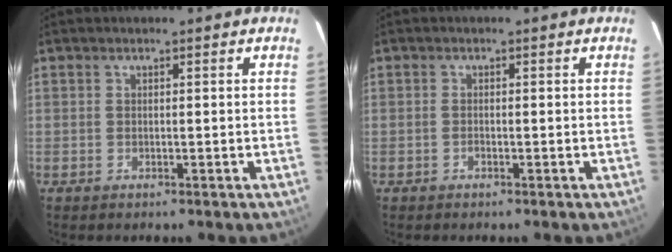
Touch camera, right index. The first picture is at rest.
{"total": 0.6, "force": [-0.4, 0.3, 0.3], "torque": [-0.005, 0.001, -0.009]}